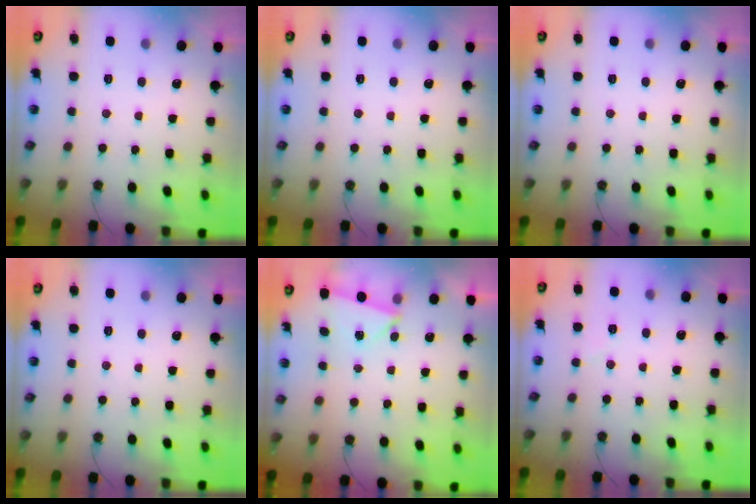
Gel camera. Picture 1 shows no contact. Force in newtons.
{"total": 0.0}
{"total": 0.0}
{"total": 0.0}
{"total": 2.3, "press": 2.0, "slide": 1.2}
{"total": 3.8, "press": 3.3, "slide": 1.9}